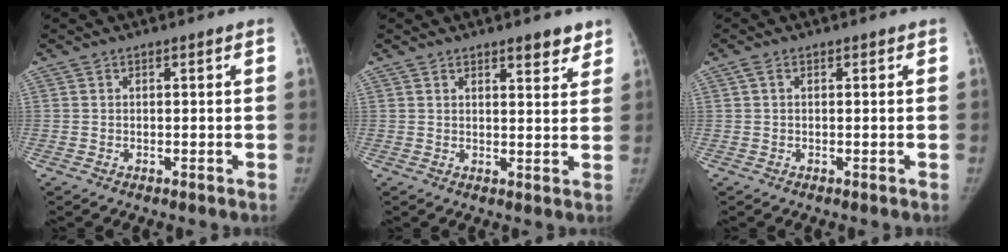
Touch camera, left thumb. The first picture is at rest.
{"total": 4.1, "force": [3.1, 1.3, 2.3], "torque": [-0.014, -0.022, 0.041]}
{"total": 1.0, "force": [0.2, 0.5, 0.8], "torque": [-0.019, 0.006, 0.000]}